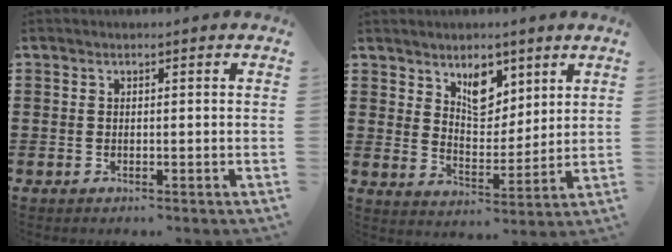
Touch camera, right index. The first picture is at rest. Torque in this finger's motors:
{"motor_torque": [0.33, 0.37, 0.22, 0.03]}